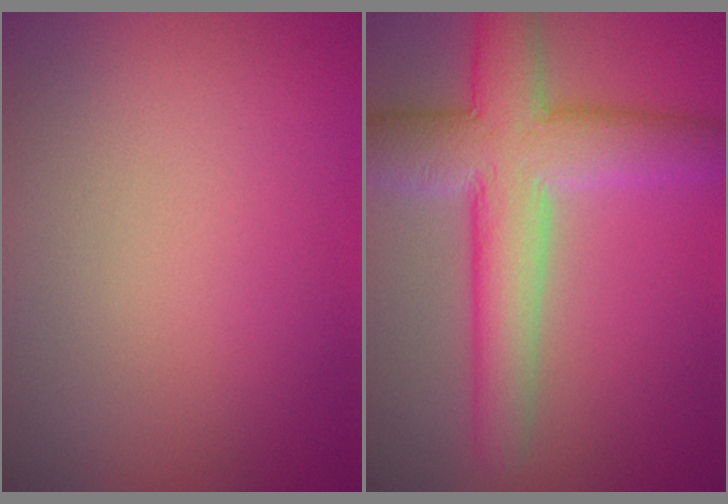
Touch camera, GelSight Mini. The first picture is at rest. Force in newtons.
{"total": 8.6, "press": 8.6, "slide": 0.5}